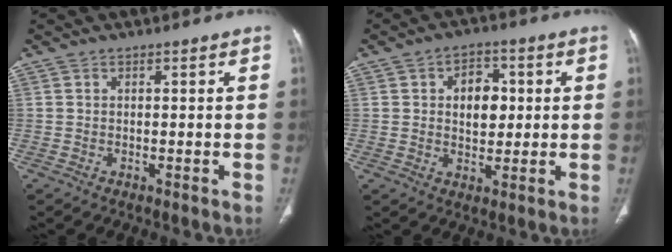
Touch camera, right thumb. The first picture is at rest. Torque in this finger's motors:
{"motor_torque": [0.08, 0.11, 0.05, -0.13, 0.03]}